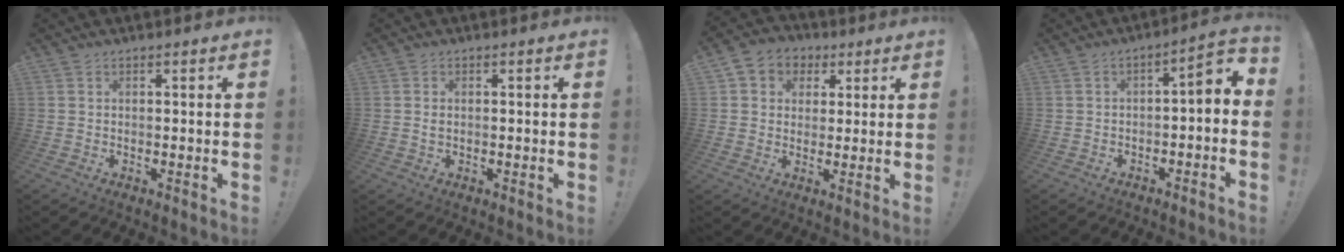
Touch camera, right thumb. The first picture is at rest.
{"total": 0.9, "force": [0.0, 0.5, 0.7], "torque": [-0.013, 0.003, 0.001]}
{"total": 6.6, "force": [1.0, 6.3, 1.9], "torque": [-0.027, 0.005, 0.025]}
{"total": 3.8, "force": [-0.7, 0.7, 3.7], "torque": [-0.040, -0.014, -0.020]}